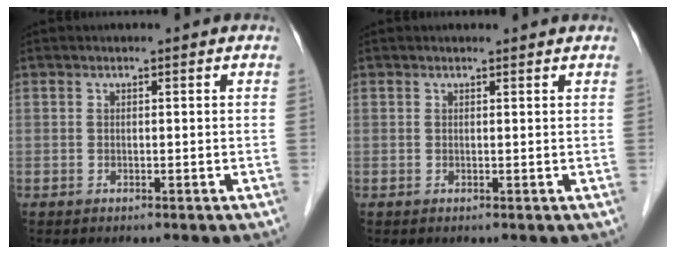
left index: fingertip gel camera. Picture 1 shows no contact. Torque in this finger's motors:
{"motor_torque": [0.18, -0.21, -0.04, 0.00]}